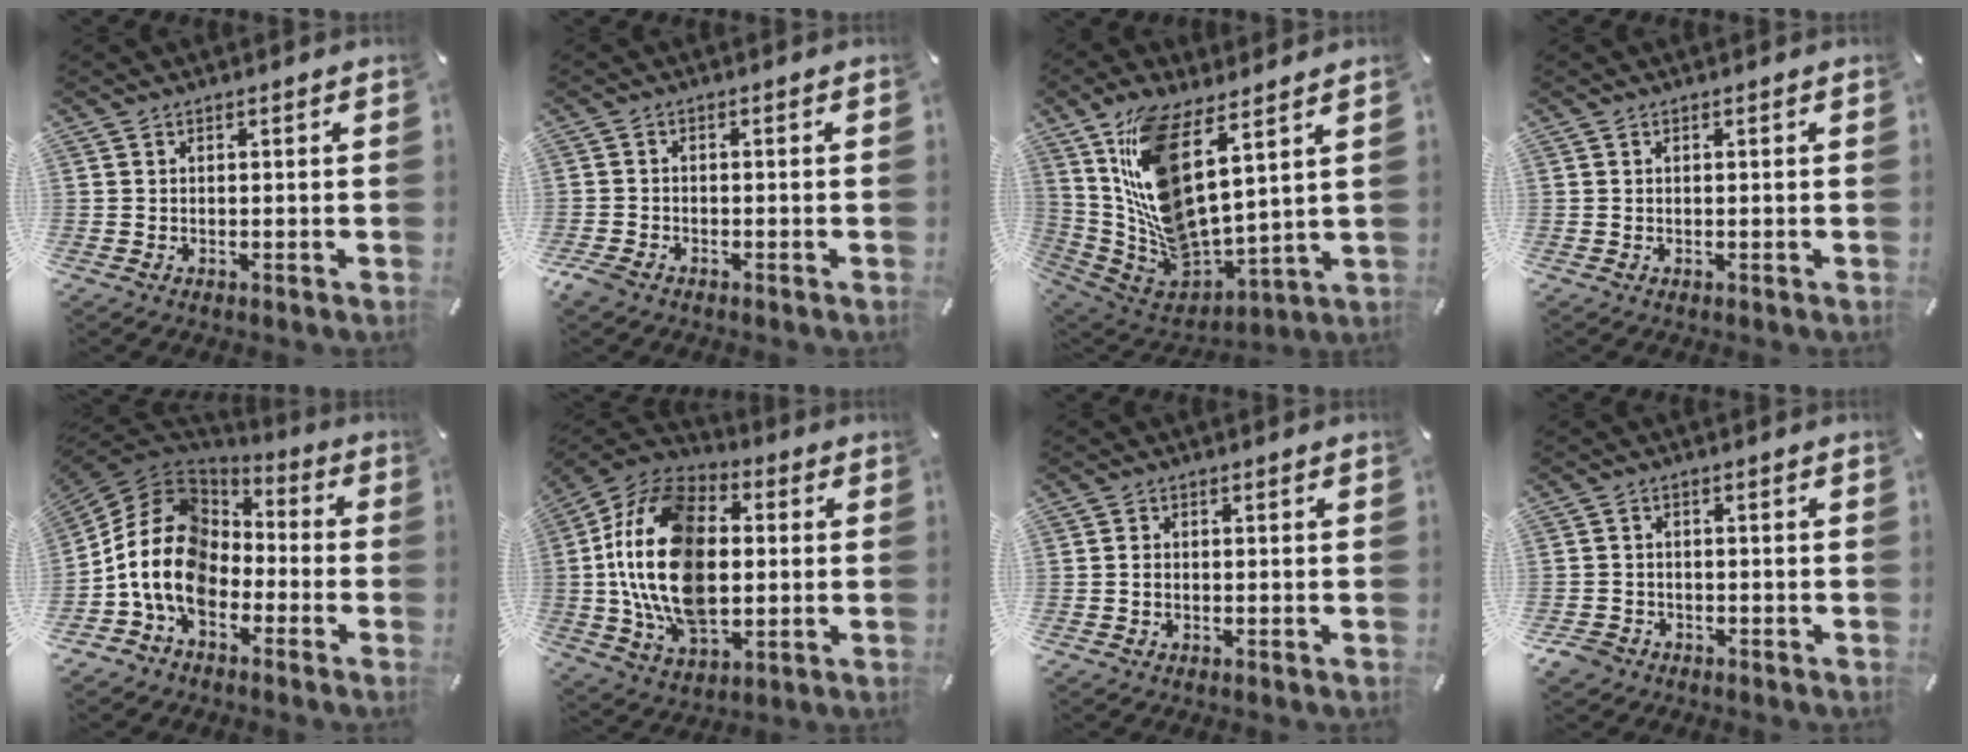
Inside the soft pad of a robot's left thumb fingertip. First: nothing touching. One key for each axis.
{"total": 2.4, "fx": -1.9, "fy": 1.2, "fz": 0.8, "tx": -0.033, "ty": 0.001, "tz": -0.042}
{"total": 14.0, "fx": 6.9, "fy": 5.8, "fz": 10.6, "tx": -0.222, "ty": -0.069, "tz": 0.125}
{"total": 0.0}
{"total": 15.9, "fx": -4.4, "fy": 12.0, "fz": 9.5, "tx": -0.225, "ty": 0.020, "tz": -0.087}
{"total": 23.3, "fx": 0.4, "fy": 15.8, "fz": 17.1, "tx": -0.354, "ty": 0.001, "tz": 0.007}
{"total": 1.4, "fx": -0.3, "fy": 1.1, "fz": 0.8, "tx": -0.018, "ty": 0.003, "tz": -0.006}
{"total": 3.3, "fx": -2.2, "fy": 2.4, "fz": 0.7, "tx": -0.025, "ty": 0.008, "tz": -0.049}